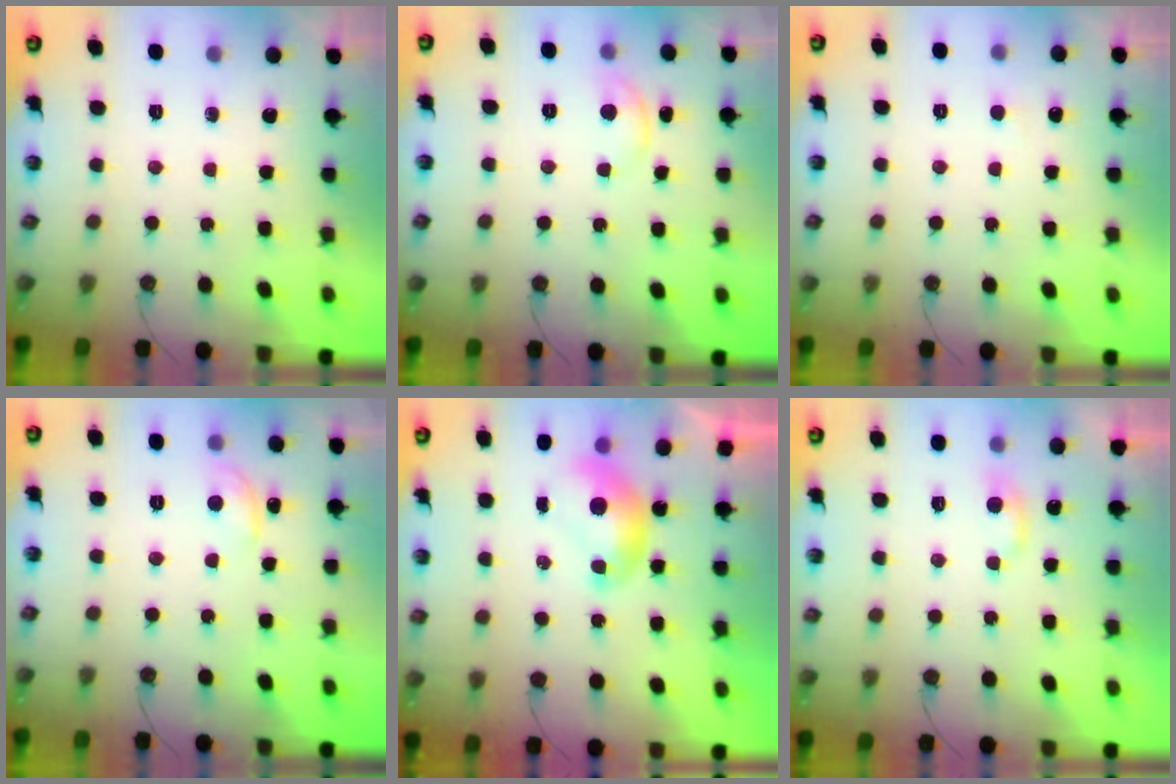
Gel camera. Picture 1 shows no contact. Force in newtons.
{"total": 0.9, "press": 0.8, "slide": 0.3}
{"total": 2.6, "press": 2.5, "slide": 0.4}
{"total": 1.6, "press": 1.3, "slide": 0.8}
{"total": 0.0}
{"total": 1.2, "press": 1.0, "slide": 0.7}